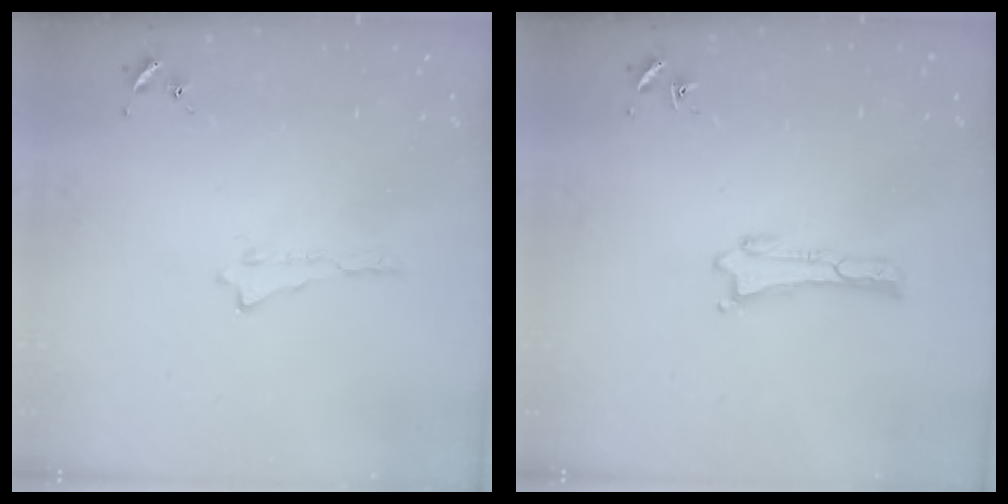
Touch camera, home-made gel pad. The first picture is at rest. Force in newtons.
{"total": 0.0}